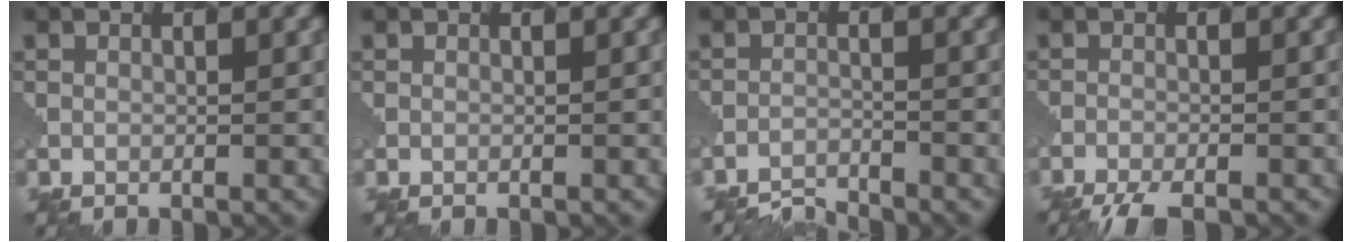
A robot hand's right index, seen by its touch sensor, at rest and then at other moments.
{"total": 0.0}
{"total": 3.1, "force": [-3.1, 0.2, 0.0], "torque": [-0.001, -0.004, -0.062]}
{"total": 4.3, "force": [-3.9, 0.6, 1.6], "torque": [-0.034, -0.015, -0.067]}